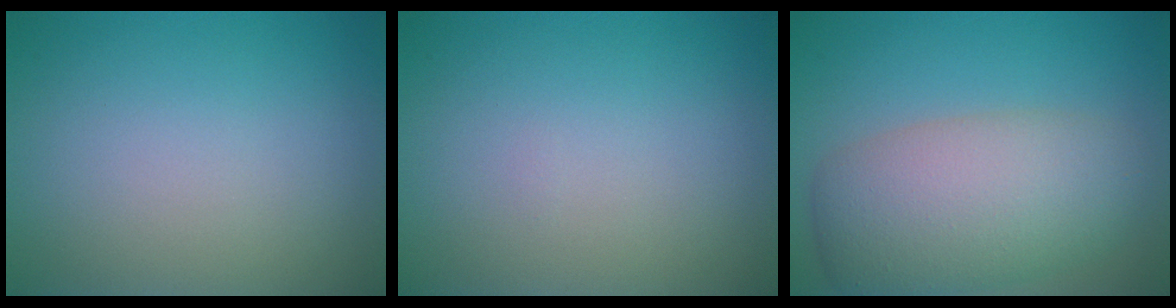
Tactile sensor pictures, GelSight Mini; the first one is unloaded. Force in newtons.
{"total": 0.0}
{"total": 7.5, "press": 7.5, "slide": 0.2}